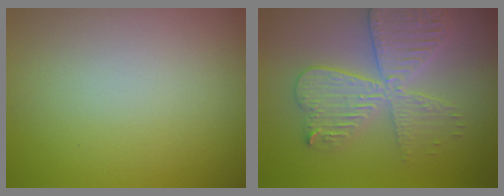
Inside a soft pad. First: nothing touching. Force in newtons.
{"total": 5.7, "press": 5.6, "slide": 0.7}